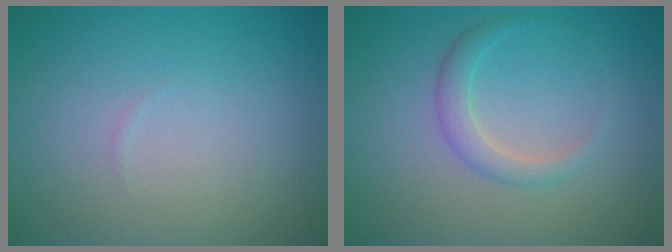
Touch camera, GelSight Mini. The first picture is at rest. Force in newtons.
{"total": 1.9, "press": 1.9, "slide": 0.1}